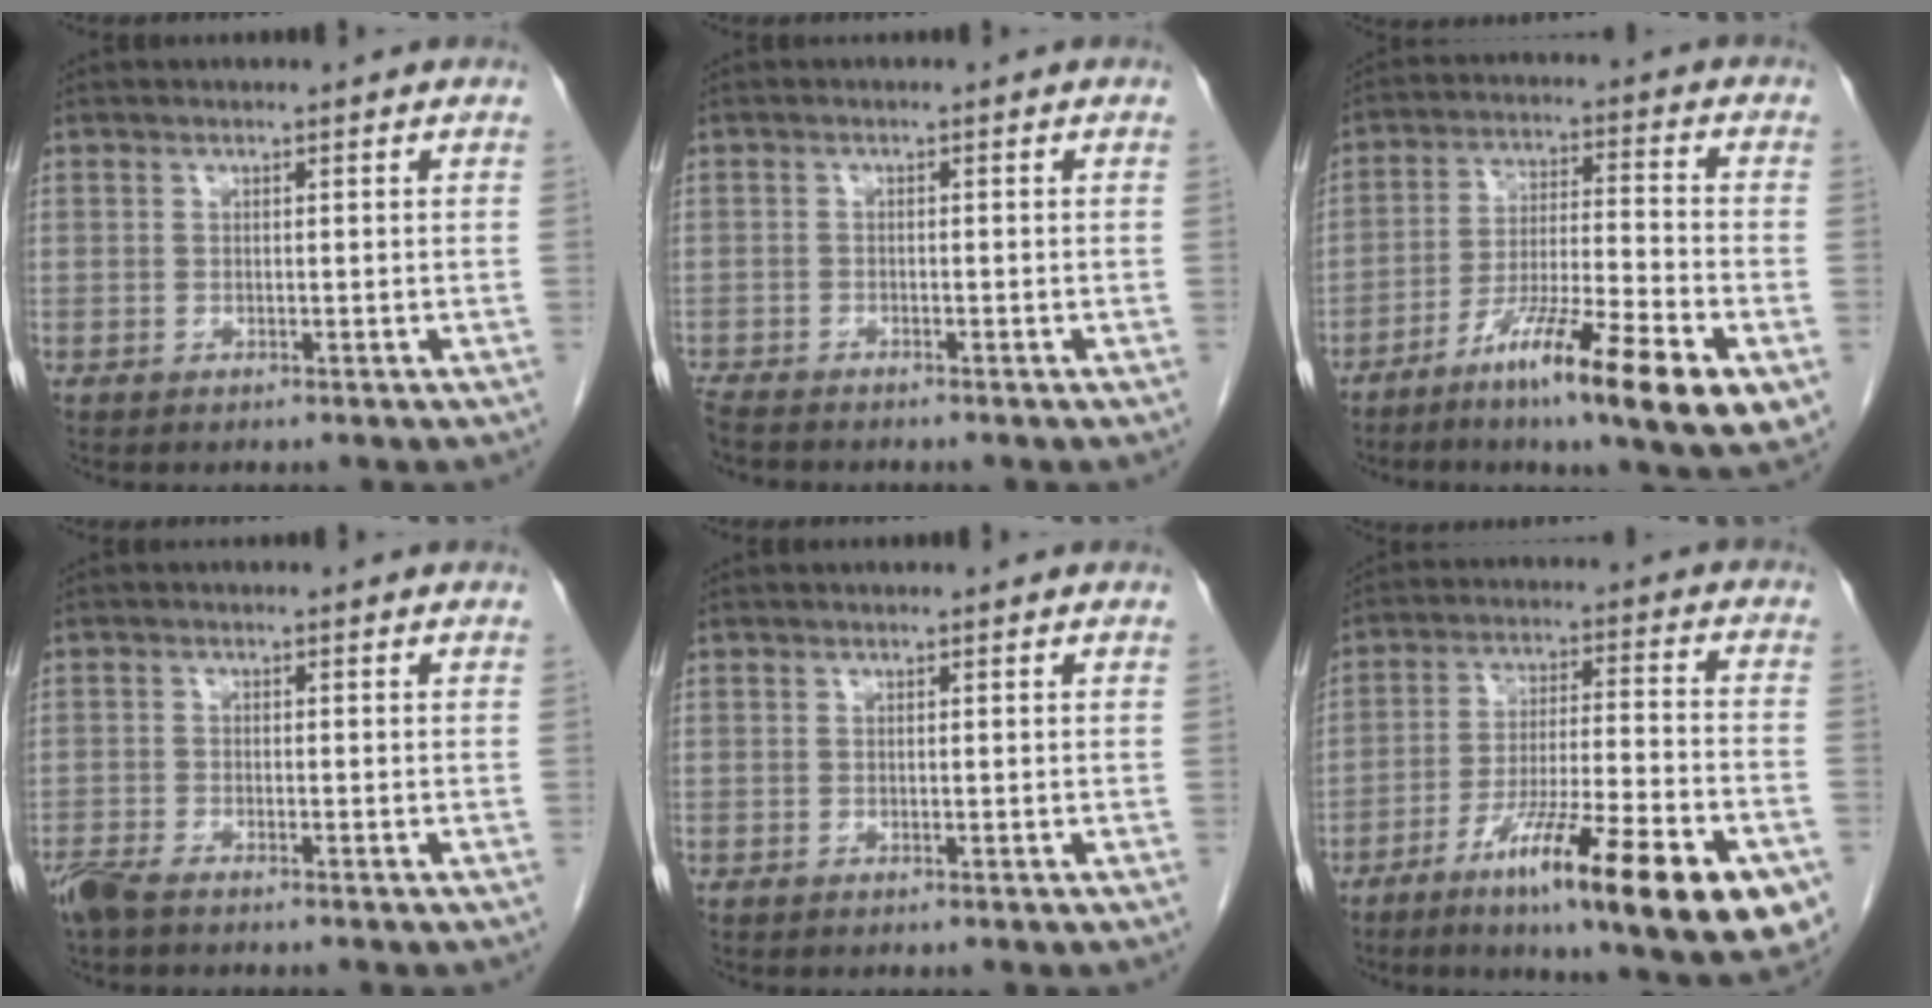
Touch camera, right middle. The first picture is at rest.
{"total": 3.5, "force": [-3.2, 0.7, 1.2], "torque": [-0.019, -0.010, -0.056]}
{"total": 15.8, "force": [-8.0, 1.0, 13.6], "torque": [-0.217, -0.020, -0.130]}
{"total": 3.9, "force": [-3.2, 0.7, 2.0], "torque": [-0.043, -0.010, -0.059]}
{"total": 0.0}
{"total": 22.2, "force": [-12.1, 2.2, 18.5], "torque": [-0.219, -0.023, -0.189]}